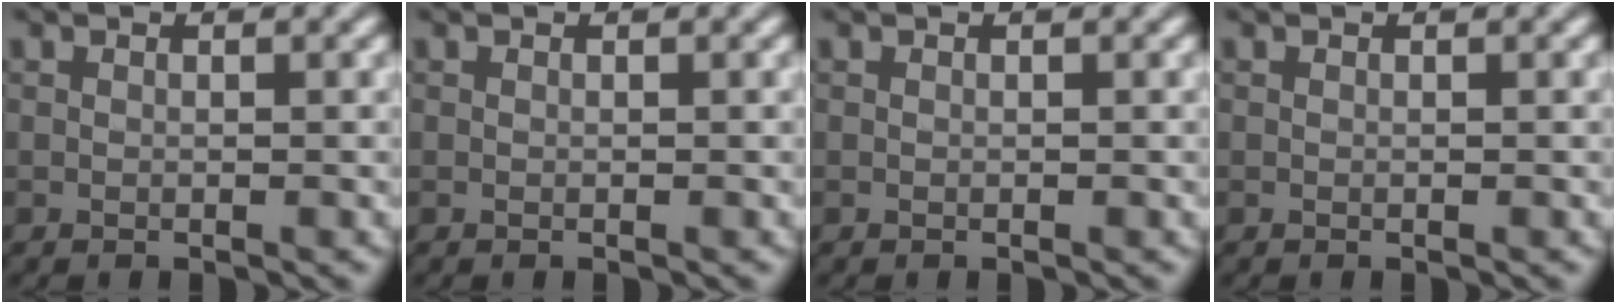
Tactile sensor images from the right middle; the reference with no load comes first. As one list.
[{"total": 0.0}, {"total": 0.0}, {"total": 0.0}]